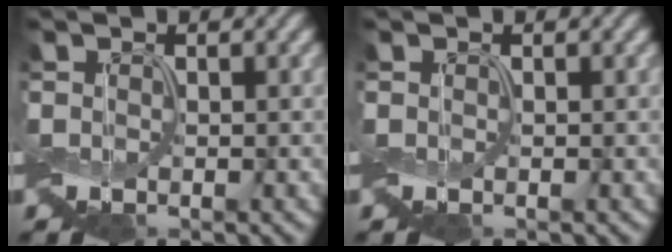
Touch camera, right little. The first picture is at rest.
{"total": 0.0}